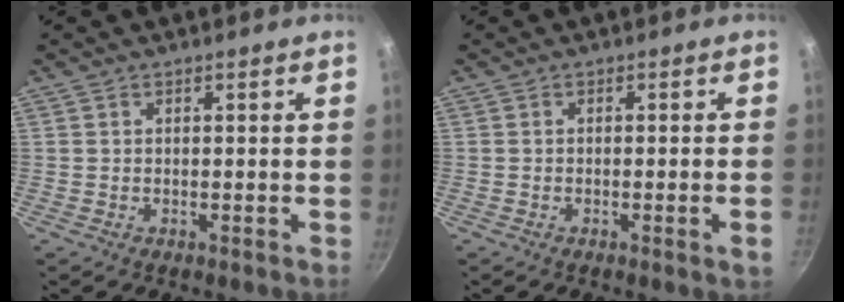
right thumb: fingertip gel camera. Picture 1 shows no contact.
{"total": 2.2, "force": [-0.7, -0.2, 2.1], "torque": [-0.035, 0.001, -0.009]}